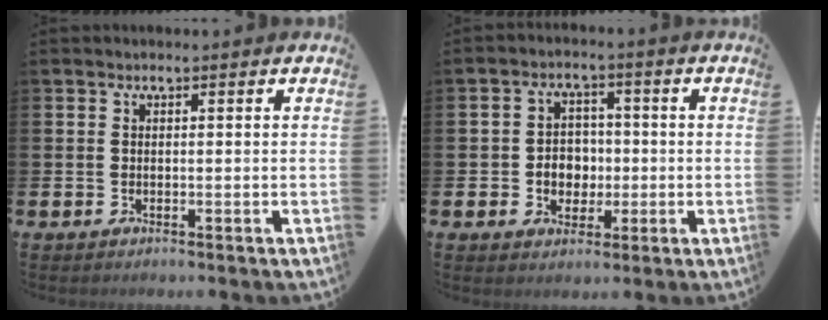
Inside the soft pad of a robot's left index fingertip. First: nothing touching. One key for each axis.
{"total": 3.9, "fx": -0.3, "fy": 3.7, "fz": 1.4, "tx": -0.024, "ty": 0.003, "tz": -0.015}